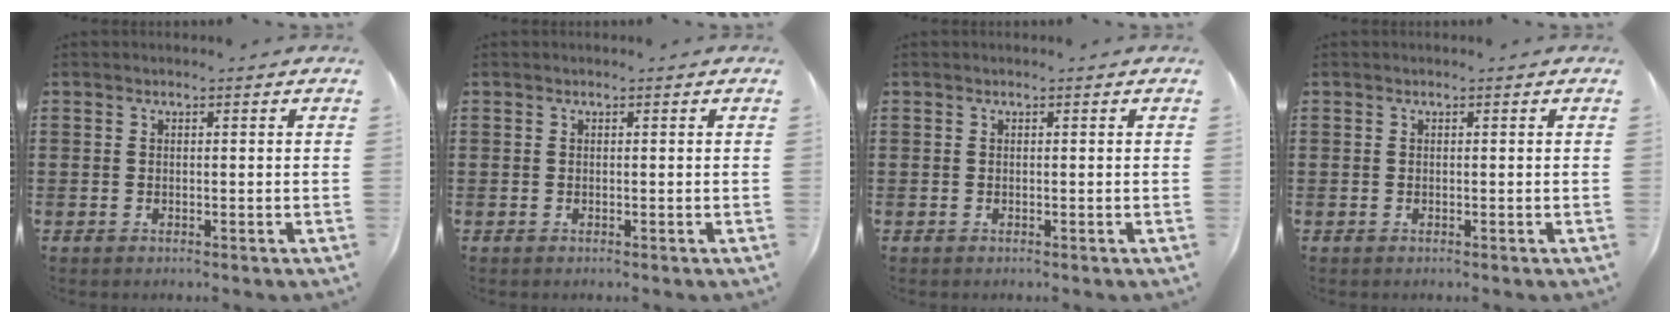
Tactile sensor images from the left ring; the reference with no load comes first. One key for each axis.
{"total": 0.0}
{"total": 0.0}
{"total": 0.0}